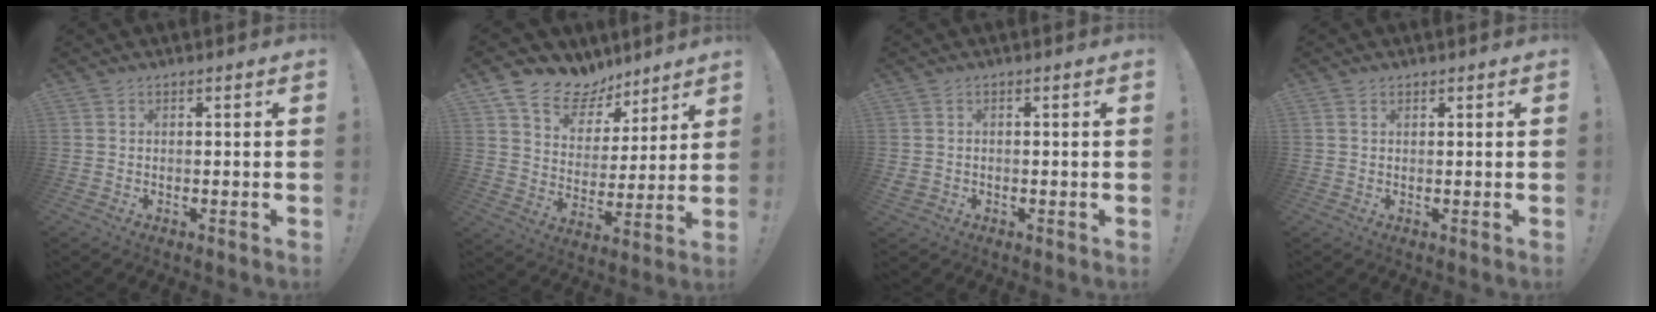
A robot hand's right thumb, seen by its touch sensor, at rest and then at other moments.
{"total": 11.9, "force": [9.0, 7.1, 3.2], "torque": [-0.061, -0.066, 0.169]}
{"total": 1.4, "force": [-0.2, 1.2, 0.6], "torque": [-0.006, -0.002, -0.004]}
{"total": 1.2, "force": [0.8, 0.8, 0.4], "torque": [-0.005, -0.001, 0.015]}